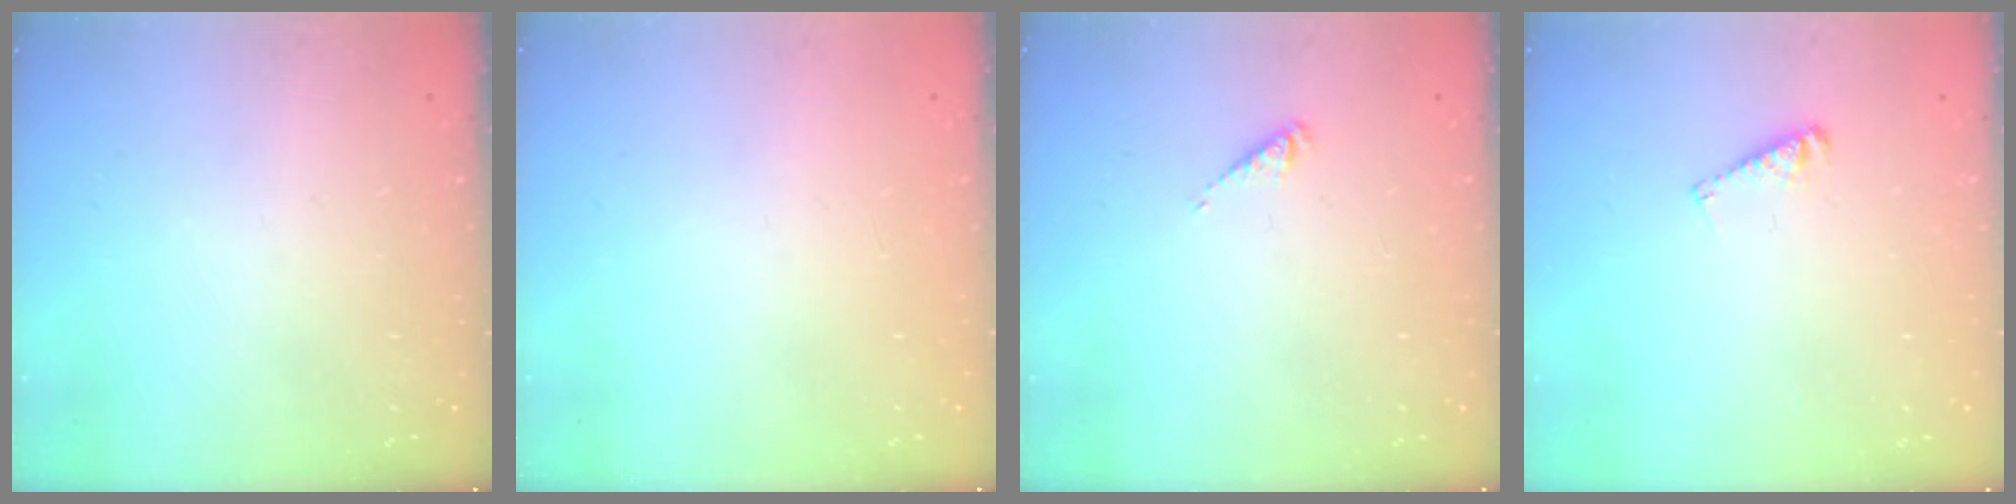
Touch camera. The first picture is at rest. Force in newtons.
{"total": 0.0}
{"total": 1.1, "press": 1.0, "slide": 0.3}
{"total": 3.6, "press": 3.6, "slide": 0.3}